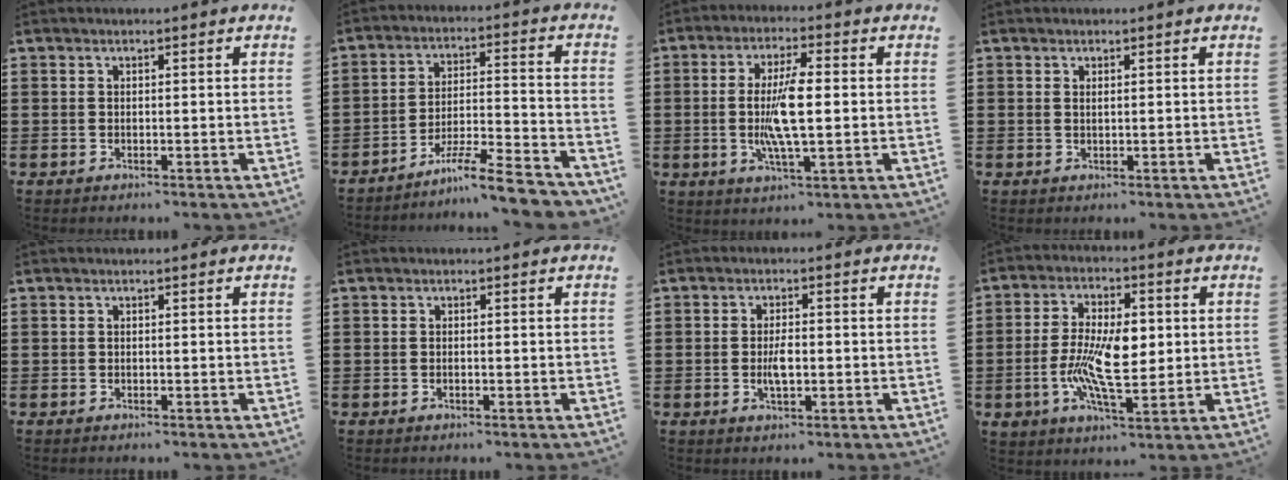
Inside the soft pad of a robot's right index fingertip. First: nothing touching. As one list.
[{"total": 8.8, "force": [-7.6, 0.5, 4.5], "torque": [-0.070, 0.012, -0.144]}, {"total": 8.1, "force": [-0.1, 2.0, 7.8], "torque": [-0.165, -0.007, -0.010]}, {"total": 0.5, "force": [0.2, 0.2, 0.5], "torque": [-0.011, 0.000, 0.005]}, {"total": 0.0}, {"total": 0.0}, {"total": 3.4, "force": [-0.4, 1.3, 3.1], "torque": [-0.064, -0.001, -0.009]}, {"total": 11.0, "force": [-0.4, 5.2, 9.7], "torque": [-0.195, 0.002, -0.013]}]